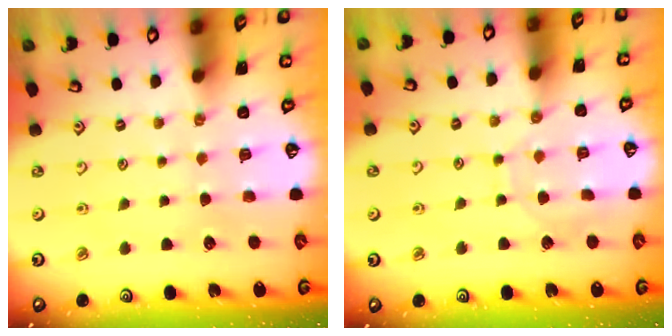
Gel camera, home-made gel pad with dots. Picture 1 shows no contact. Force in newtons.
{"total": 7.1, "press": 7.1, "slide": 0.5}